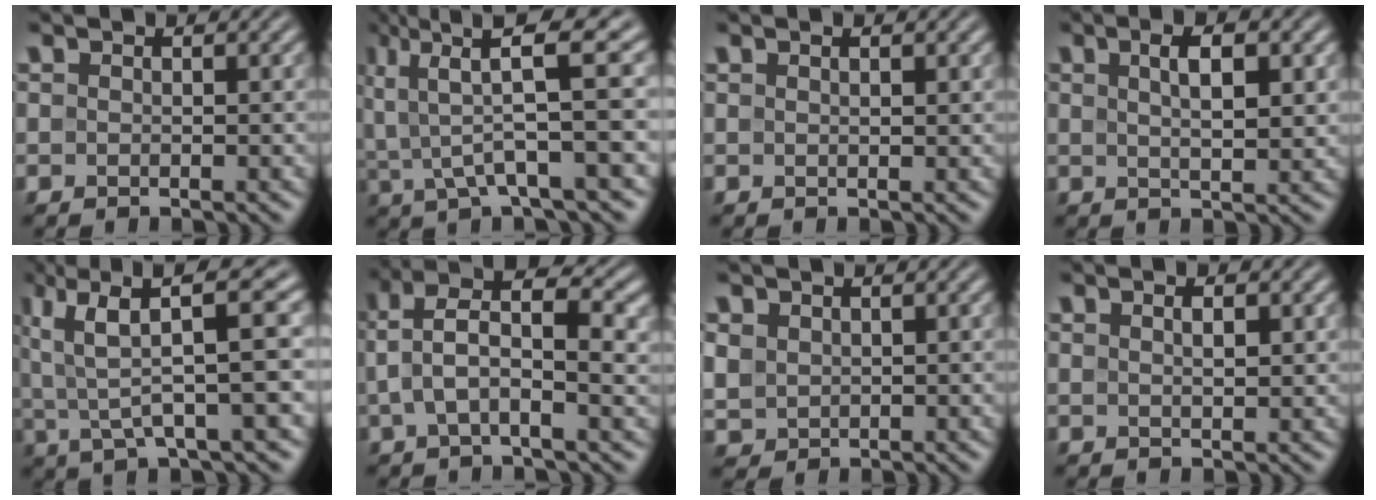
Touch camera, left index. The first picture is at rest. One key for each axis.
{"total": 7.4, "fx": 3.0, "fy": 1.3, "fz": 6.6, "tx": -0.118, "ty": 0.016, "tz": 0.053}
{"total": 0.8, "fx": 0.5, "fy": 0.2, "fz": 0.6, "tx": -0.011, "ty": 0.001, "tz": 0.009}
{"total": 3.7, "fx": 1.2, "fy": 1.3, "fz": 3.3, "tx": -0.058, "ty": 0.004, "tz": 0.024}
{"total": 7.9, "fx": 2.8, "fy": 1.8, "fz": 7.1, "tx": -0.131, "ty": 0.012, "tz": 0.049}
{"total": 6.5, "fx": 1.1, "fy": 2.8, "fz": 5.7, "tx": -0.114, "ty": 0.016, "tz": 0.011}
{"total": 2.1, "fx": 0.7, "fy": 1.8, "fz": 0.7, "tx": -0.025, "ty": -0.002, "tz": 0.018}
{"total": 1.6, "fx": 0.6, "fy": 0.7, "fz": 1.3, "tx": -0.024, "ty": 0.000, "tz": 0.013}